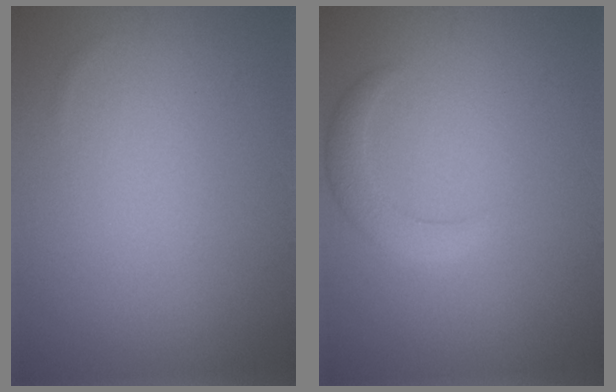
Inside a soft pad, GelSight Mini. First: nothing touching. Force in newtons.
{"total": 2.3, "press": 2.3, "slide": 0.4}